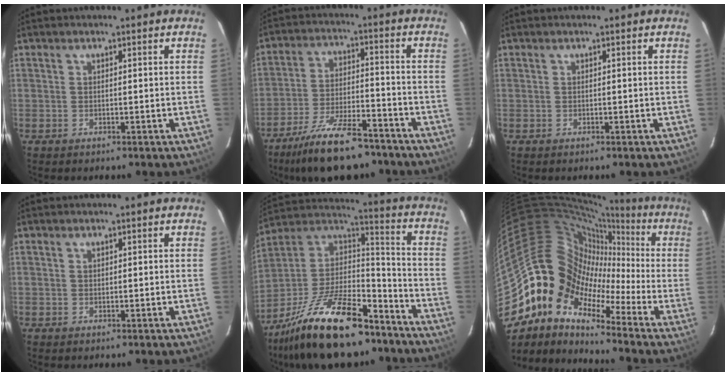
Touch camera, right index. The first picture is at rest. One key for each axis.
{"total": 16.8, "fx": -13.5, "fy": 4.9, "fz": 8.8, "tx": -0.180, "ty": -0.018, "tz": -0.217}
{"total": 0.0}
{"total": 0.0}
{"total": 26.2, "fx": -18.3, "fy": 9.6, "fz": 16.2, "tx": -0.313, "ty": -0.004, "tz": -0.294}
{"total": 13.1, "fx": -4.7, "fy": 10.0, "fz": 7.1, "tx": -0.110, "ty": 0.011, "tz": -0.121}